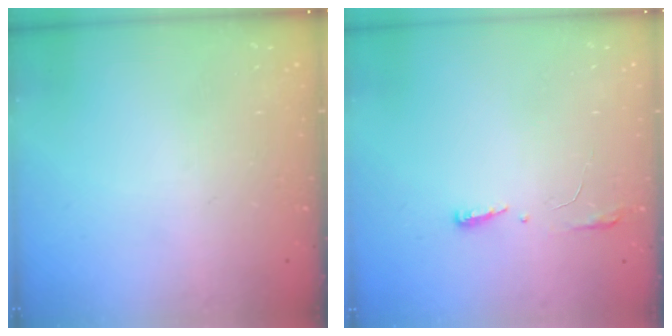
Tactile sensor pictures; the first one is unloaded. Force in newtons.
{"total": 3.8, "press": 3.6, "slide": 1.2}